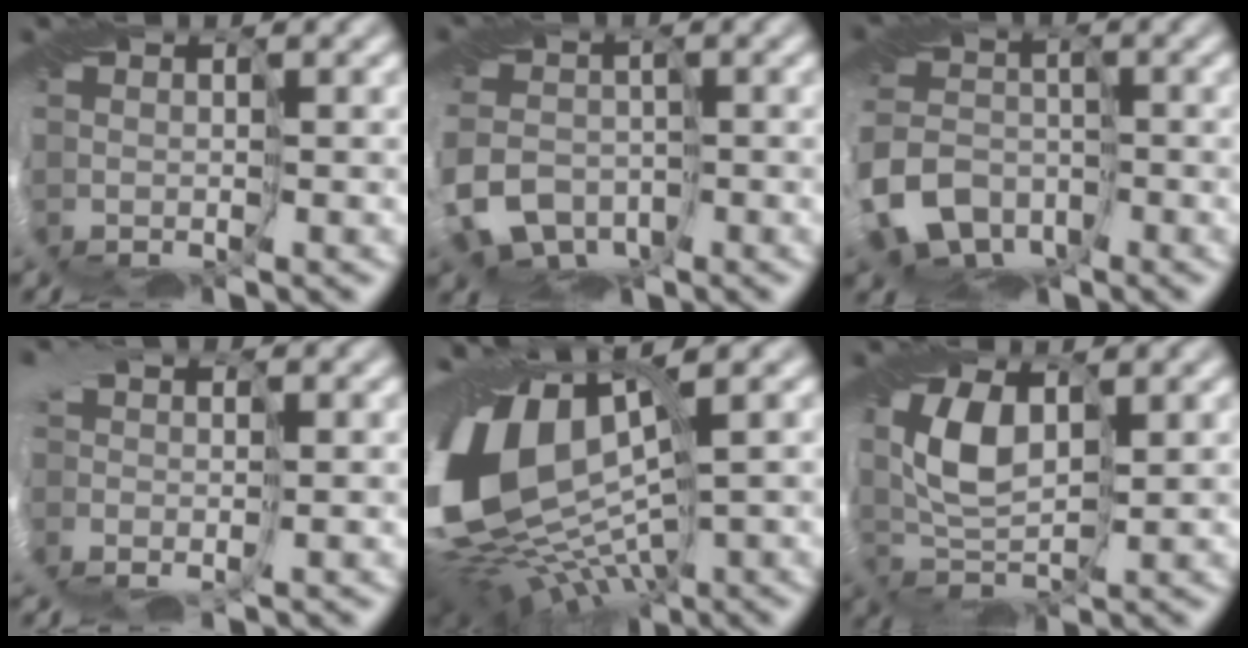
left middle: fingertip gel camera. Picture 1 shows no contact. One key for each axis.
{"total": 5.6, "fx": -3.3, "fy": 3.9, "fz": 2.3, "tx": -0.042, "ty": -0.007, "tz": -0.067}
{"total": 7.5, "fx": -4.7, "fy": 5.0, "fz": 3.1, "tx": -0.061, "ty": -0.012, "tz": -0.100}
{"total": 2.5, "fx": -0.5, "fy": 1.6, "fz": 1.9, "tx": -0.027, "ty": 0.004, "tz": -0.016}
{"total": 17.0, "fx": -0.5, "fy": 9.4, "fz": 14.1, "tx": -0.278, "ty": -0.035, "tz": 0.016}
{"total": 4.7, "fx": 0.6, "fy": 2.7, "fz": 3.9, "tx": -0.089, "ty": 0.006, "tz": 0.009}